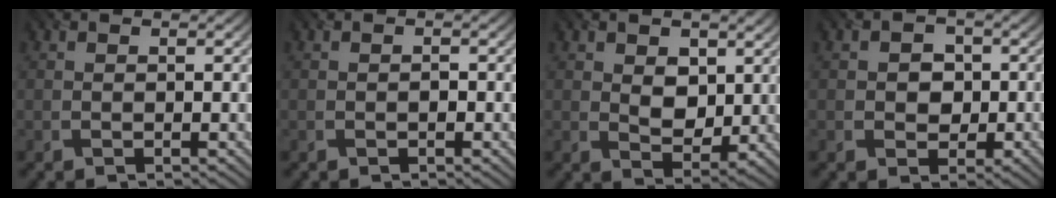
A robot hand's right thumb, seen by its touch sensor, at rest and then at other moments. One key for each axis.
{"total": 0.6, "fx": -0.3, "fy": 0.3, "fz": 0.4, "tx": -0.006, "ty": 0.001, "tz": -0.004}
{"total": 4.9, "fx": 1.5, "fy": 3.4, "fz": 3.2, "tx": -0.071, "ty": -0.004, "tz": 0.018}
{"total": 4.0, "fx": -0.2, "fy": 3.6, "fz": 1.7, "tx": -0.015, "ty": 0.003, "tz": -0.016}